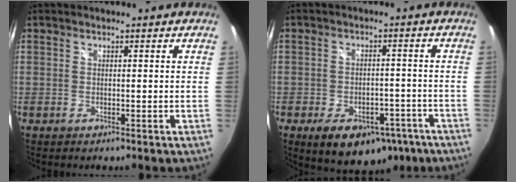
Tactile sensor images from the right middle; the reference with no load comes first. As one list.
[{"total": 14.7, "force": [-9.2, 8.4, 7.9], "torque": [-0.150, 0.005, -0.111]}]